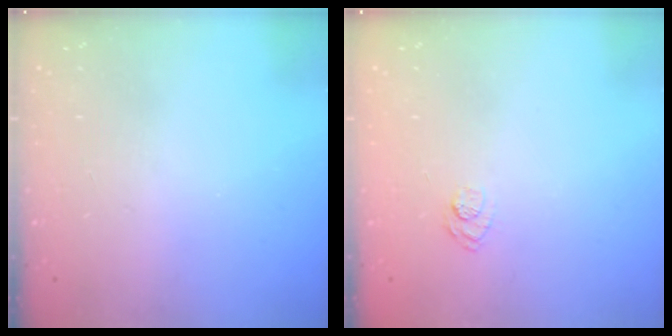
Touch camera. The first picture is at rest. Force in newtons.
{"total": 7.6, "press": 7.5, "slide": 1.2}